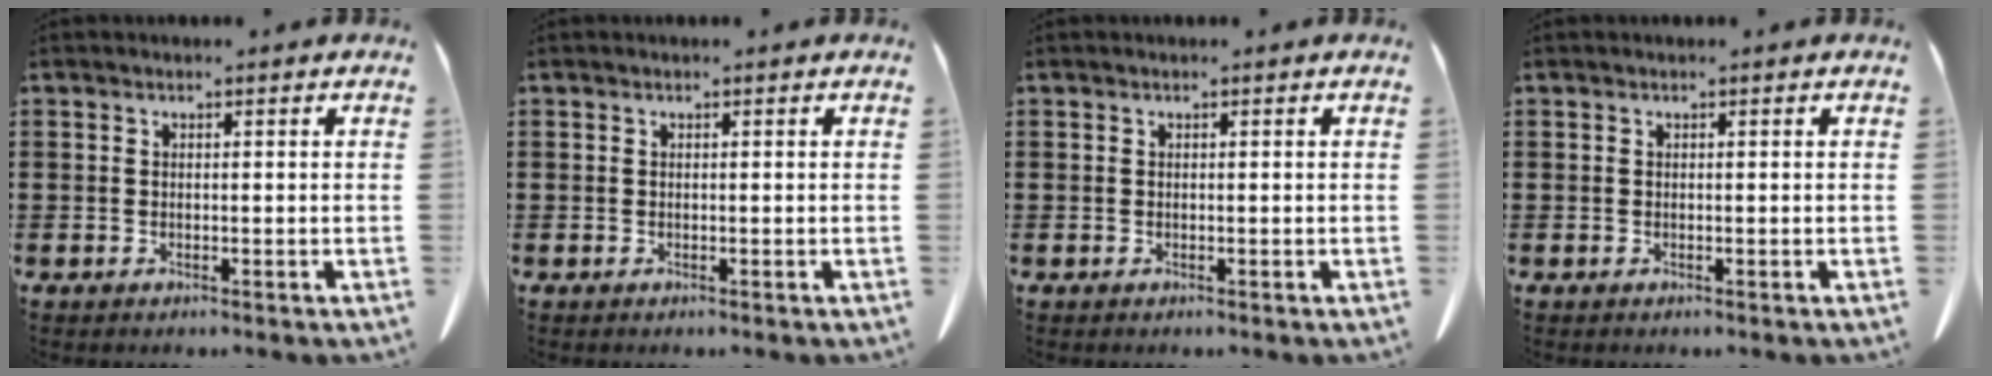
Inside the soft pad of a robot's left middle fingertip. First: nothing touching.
{"total": 0.0}
{"total": 0.0}
{"total": 0.0}